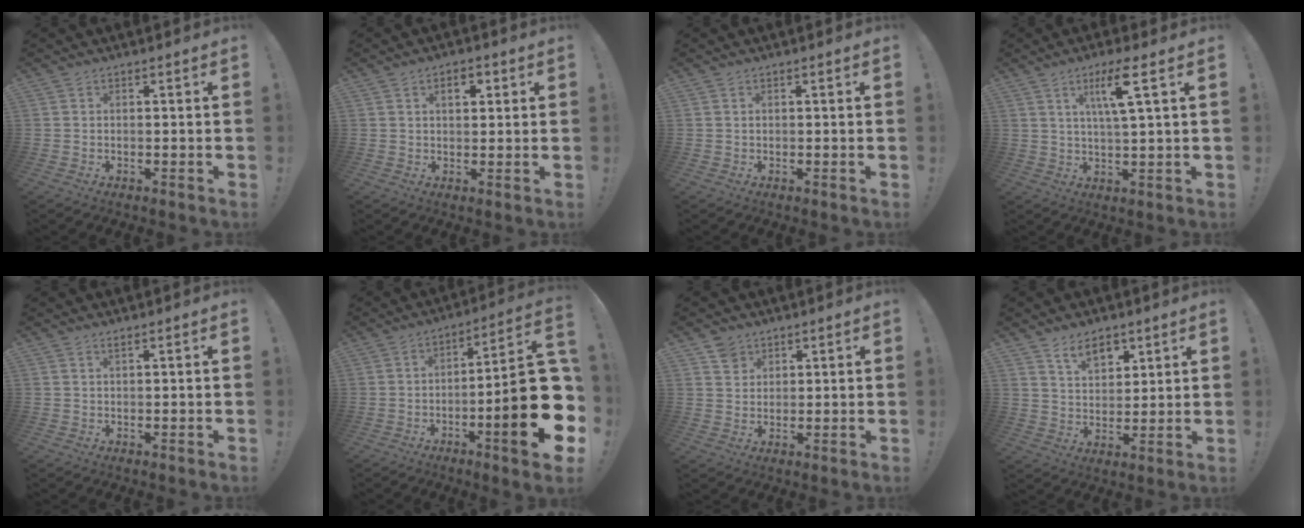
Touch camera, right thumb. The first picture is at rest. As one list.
[{"total": 4.0, "force": [1.3, 2.4, 3.0], "torque": [-0.032, -0.003, 0.014]}, {"total": 0.5, "force": [0.0, 0.5, 0.2], "torque": [-0.012, 0.005, 0.002]}, {"total": 8.5, "force": [3.5, 0.6, 7.7], "torque": [-0.137, 0.002, 0.051]}, {"total": 0.6, "force": [0.4, 0.0, 0.4], "torque": [-0.007, 0.000, 0.007]}, {"total": 21.7, "force": [-5.4, 4.7, 20.5], "torque": [-0.291, 0.030, -0.076]}, {"total": 4.5, "force": [2.8, 3.4, 0.7], "torque": [-0.012, -0.009, 0.054]}, {"total": 8.5, "force": [5.7, 4.9, 3.9], "torque": [-0.066, -0.022, 0.106]}]